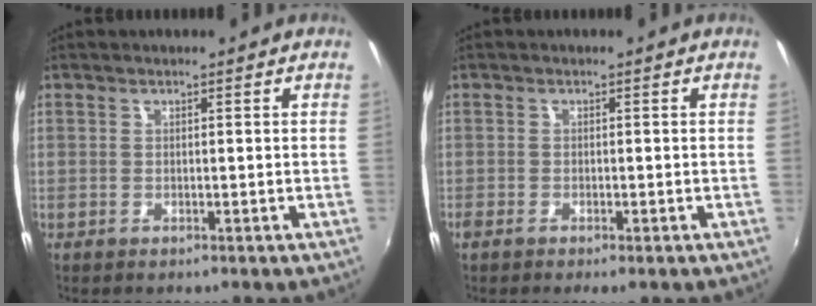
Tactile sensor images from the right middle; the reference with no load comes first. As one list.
[{"total": 2.0, "force": [-1.5, 0.6, 1.2], "torque": [-0.026, -0.009, -0.028]}]